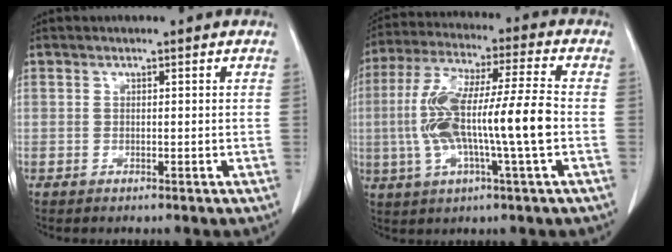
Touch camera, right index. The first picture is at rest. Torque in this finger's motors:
{"motor_torque": [1.53, -0.61, 0.62, 0.21]}